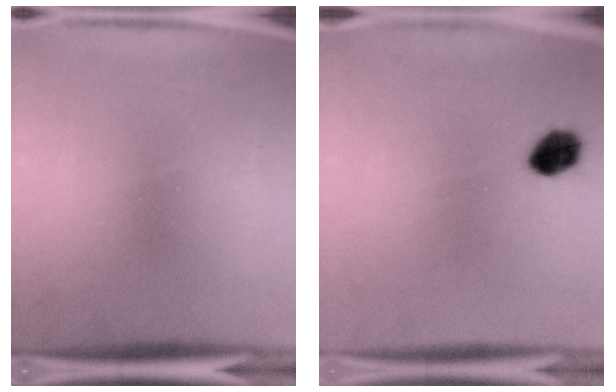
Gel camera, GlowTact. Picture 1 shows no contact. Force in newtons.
{"total": 5.5}